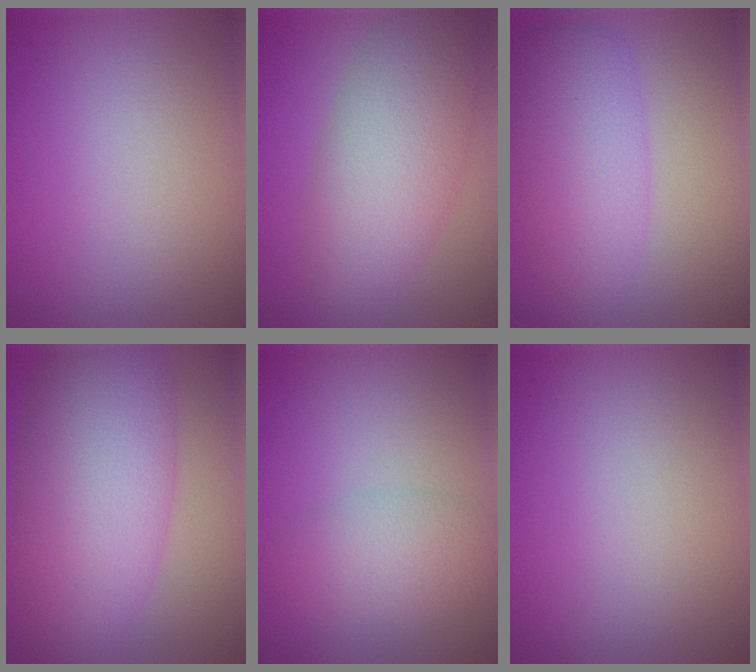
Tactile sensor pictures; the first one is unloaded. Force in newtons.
{"total": 6.7, "press": 6.7, "slide": 0.5}
{"total": 5.5, "press": 5.5, "slide": 0.1}
{"total": 9.9, "press": 9.8, "slide": 0.1}
{"total": 3.1, "press": 3.1, "slide": 0.1}
{"total": 0.0}